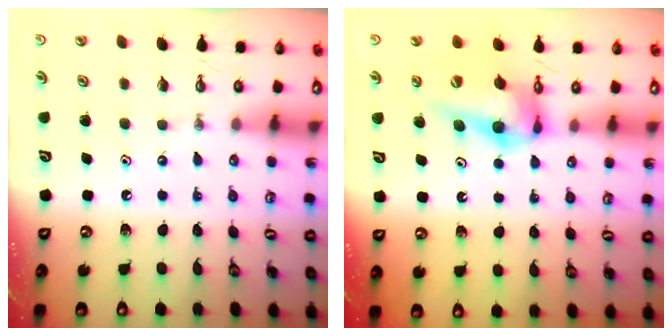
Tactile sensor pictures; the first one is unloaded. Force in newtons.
{"total": 13.3, "press": 13.2, "slide": 1.5}